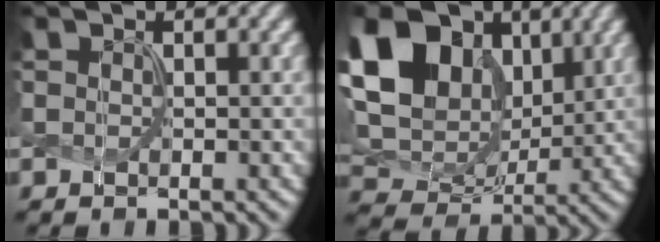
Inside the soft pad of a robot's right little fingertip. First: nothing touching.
{"total": 16.1, "force": [5.8, 11.6, 9.5], "torque": [-0.224, 0.043, 0.104]}